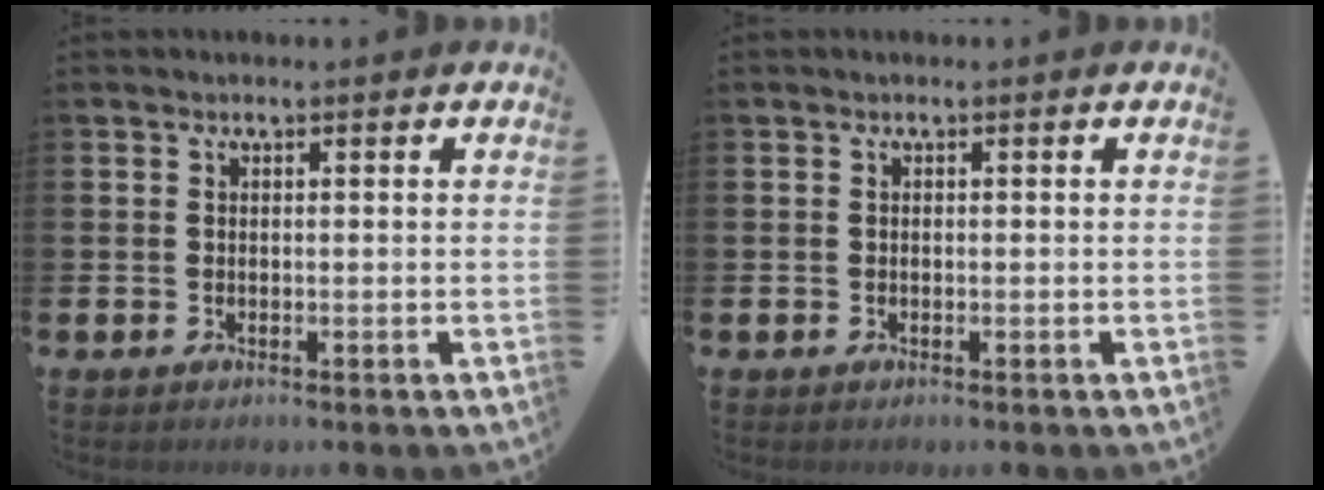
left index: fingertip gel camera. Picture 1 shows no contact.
{"total": 0.0}